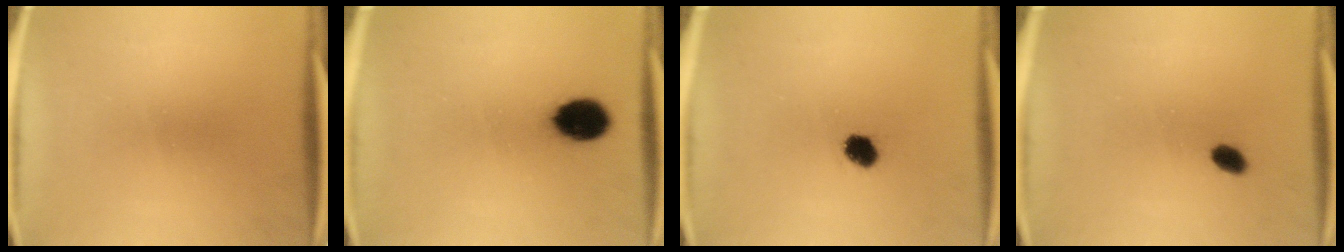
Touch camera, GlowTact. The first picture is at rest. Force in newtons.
{"total": 8.7}
{"total": 2.6}
{"total": 2.4}